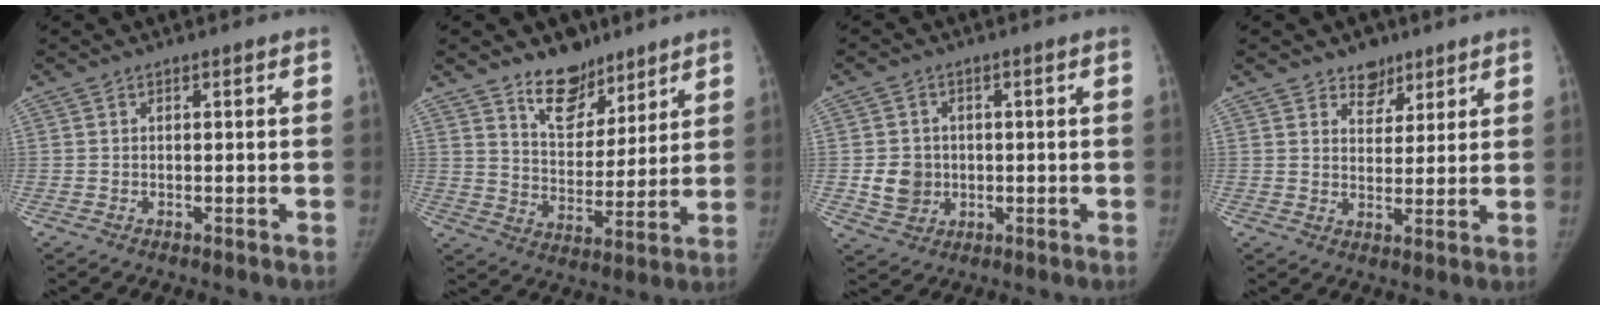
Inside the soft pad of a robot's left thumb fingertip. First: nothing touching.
{"total": 11.4, "force": [8.3, 6.4, 4.5], "torque": [-0.043, -0.059, 0.146]}
{"total": 6.0, "force": [-0.3, 5.4, 2.6], "torque": [-0.023, 0.003, 0.001]}
{"total": 5.4, "force": [3.7, 3.5, 1.5], "torque": [0.007, -0.023, 0.059]}